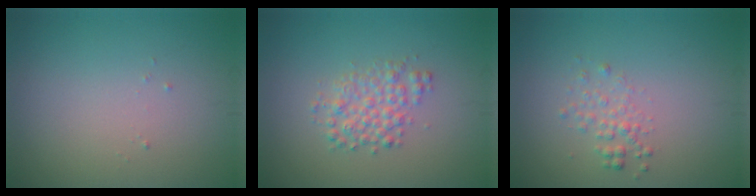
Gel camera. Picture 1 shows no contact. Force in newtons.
{"total": 2.6, "press": 2.6, "slide": 0.0}
{"total": 1.4, "press": 1.4, "slide": 0.1}